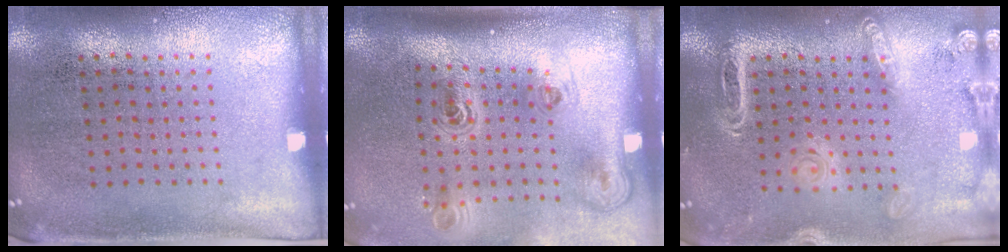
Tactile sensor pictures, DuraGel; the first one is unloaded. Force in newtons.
{"total": 2.3, "press": 1.5, "slide": 1.7}
{"total": 1.9, "press": 1.8, "slide": 0.7}